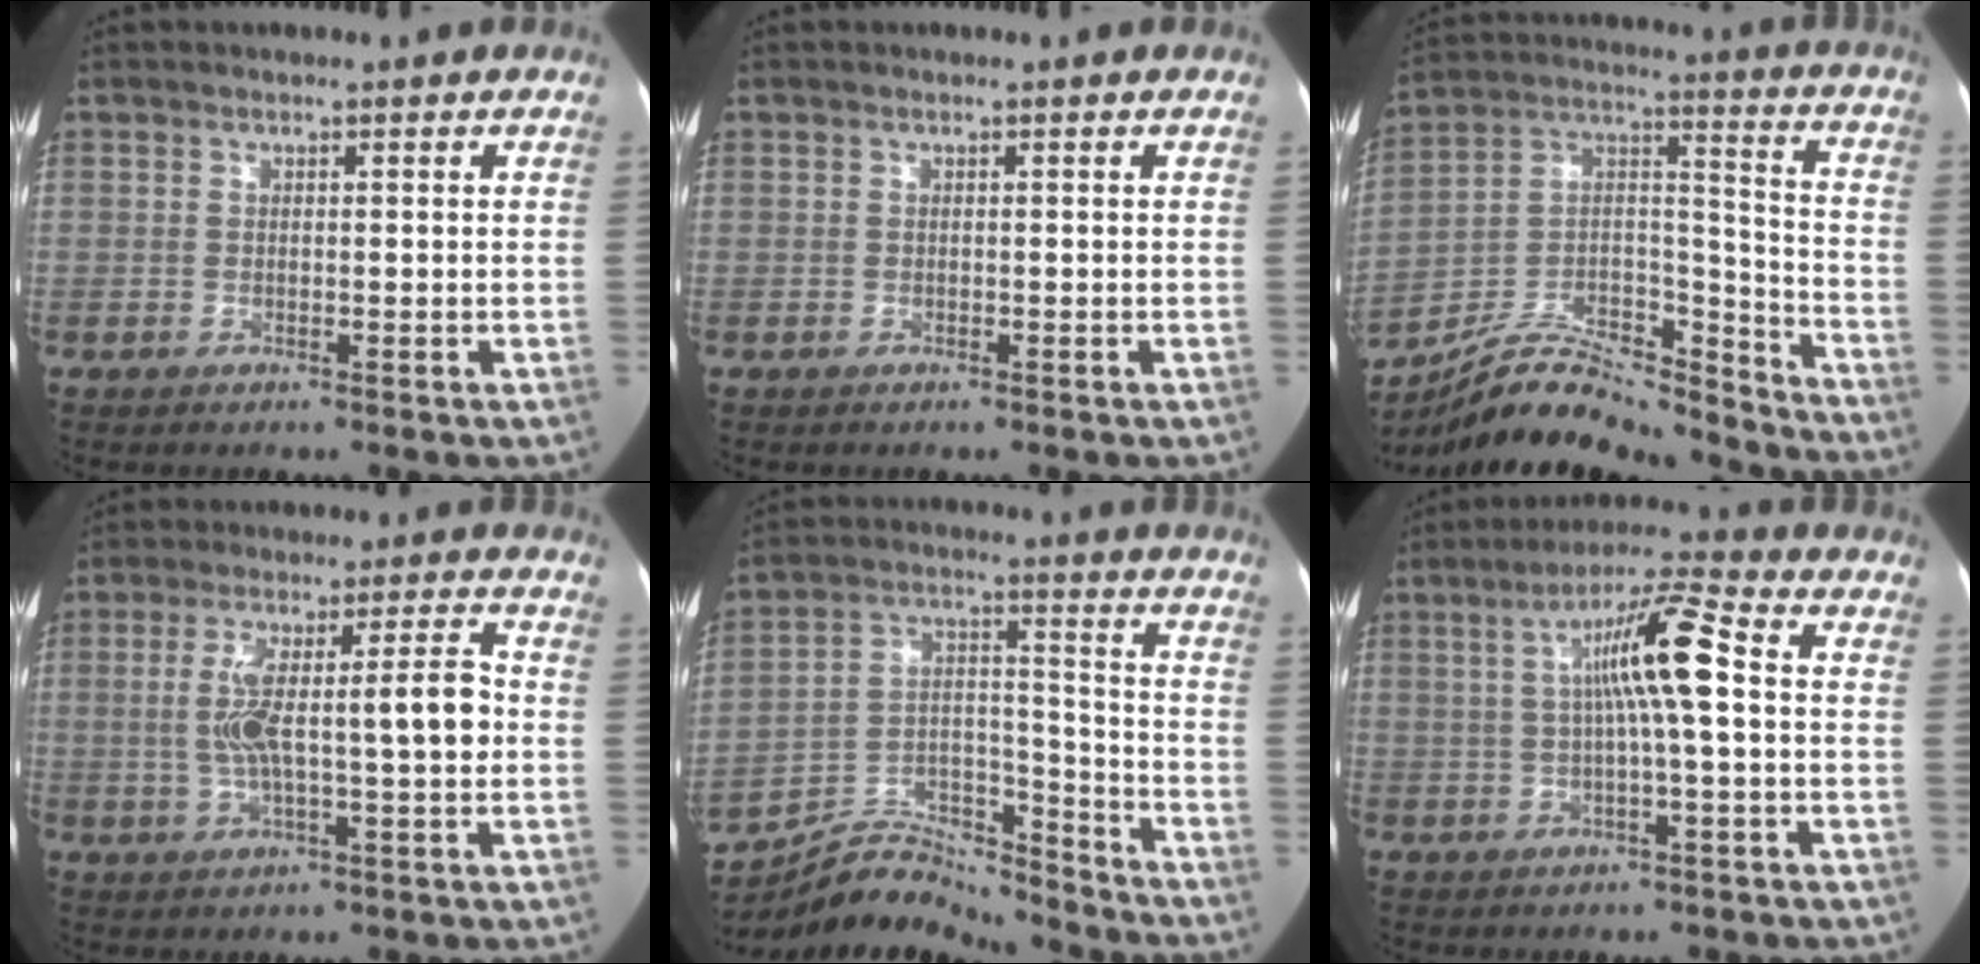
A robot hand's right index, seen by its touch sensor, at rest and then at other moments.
{"total": 0.0}
{"total": 22.0, "force": [-20.4, 5.2, 6.5], "torque": [-0.133, 0.046, -0.326]}
{"total": 10.8, "force": [-0.1, 1.7, 10.7], "torque": [-0.189, 0.027, 0.002]}
{"total": 14.2, "force": [-13.9, 2.6, 0.8], "torque": [-0.012, 0.054, -0.233]}
{"total": 9.4, "force": [0.7, 0.5, 9.4], "torque": [-0.169, 0.023, 0.008]}